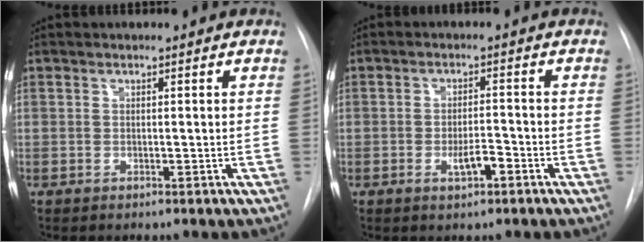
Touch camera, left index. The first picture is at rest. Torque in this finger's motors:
{"motor_torque": [0.36, 0.35, 0.09, 0.04]}